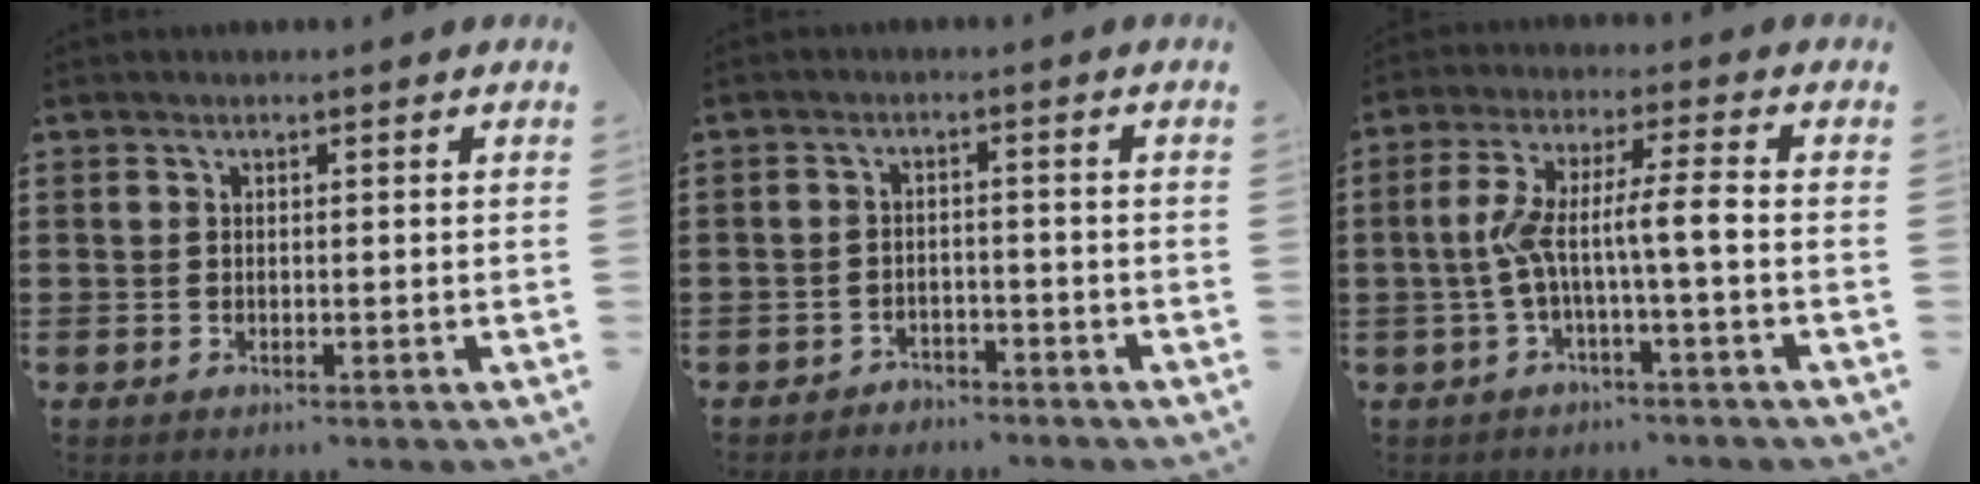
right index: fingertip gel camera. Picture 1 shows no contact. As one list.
[{"total": 2.4, "force": [-2.4, 0.5, -0.1], "torque": [-0.007, 0.001, -0.052]}, {"total": 7.4, "force": [-1.3, 0.3, 7.3], "torque": [-0.146, -0.003, -0.032]}]